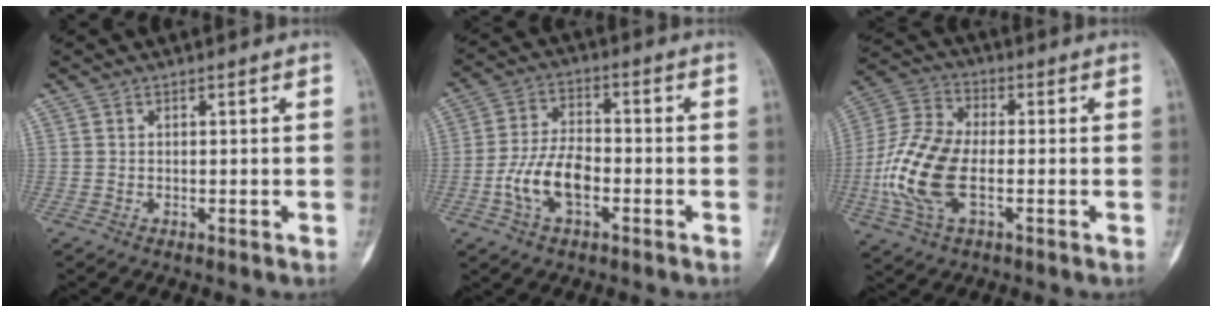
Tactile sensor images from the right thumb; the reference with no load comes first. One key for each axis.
{"total": 9.7, "fx": -3.0, "fy": 5.2, "fz": 7.6, "tx": -0.147, "ty": 0.023, "tz": -0.061}
{"total": 14.8, "fx": -2.8, "fy": 7.9, "fz": 12.2, "tx": -0.272, "ty": 0.014, "tz": -0.058}